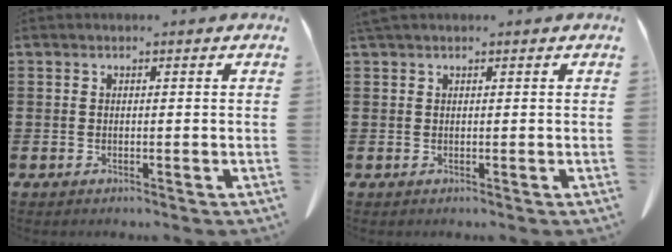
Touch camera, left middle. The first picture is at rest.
{"total": 0.7, "force": [0.5, 0.1, 0.4], "torque": [-0.010, -0.001, 0.011]}